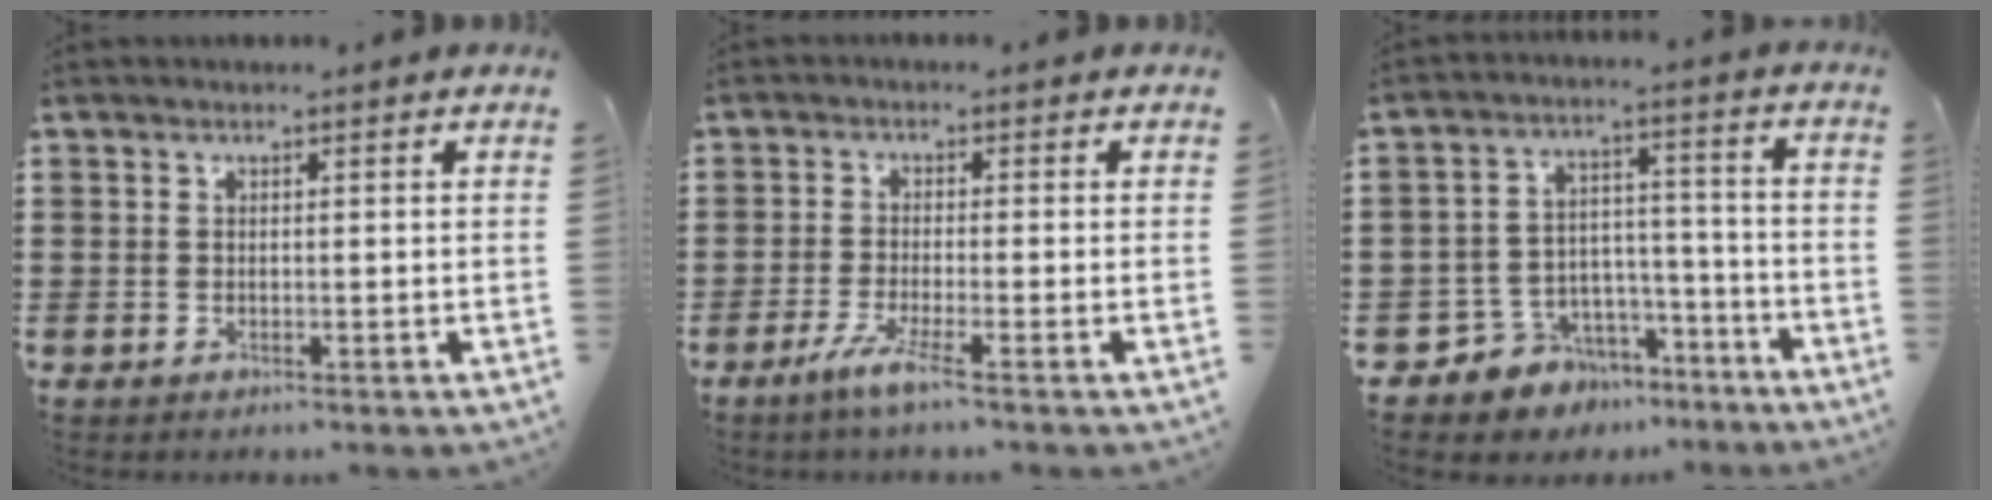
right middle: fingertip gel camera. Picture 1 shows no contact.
{"total": 4.0, "force": [-2.5, -0.2, 3.1], "torque": [-0.073, -0.016, -0.046]}
{"total": 6.0, "force": [-4.9, 3.4, -0.6], "torque": [-0.012, 0.012, -0.098]}